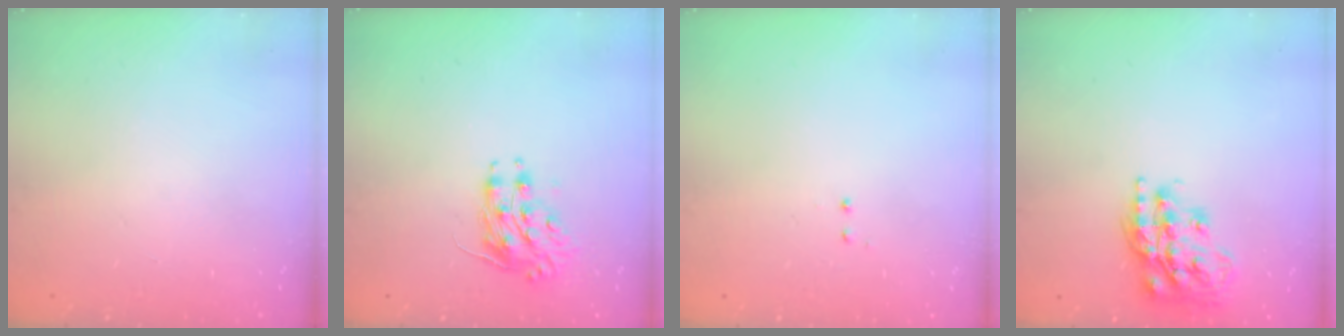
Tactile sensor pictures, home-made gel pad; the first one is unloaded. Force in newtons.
{"total": 8.2, "press": 8.1, "slide": 0.3}
{"total": 0.5, "press": 0.5, "slide": 0.3}
{"total": 16.6, "press": 16.5, "slide": 1.1}